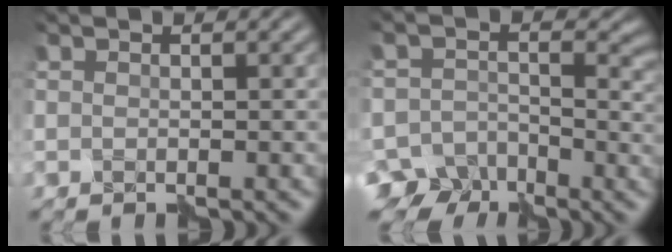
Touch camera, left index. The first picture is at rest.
{"total": 7.7, "force": [-4.8, 5.3, 2.7], "torque": [-0.036, -0.011, -0.085]}